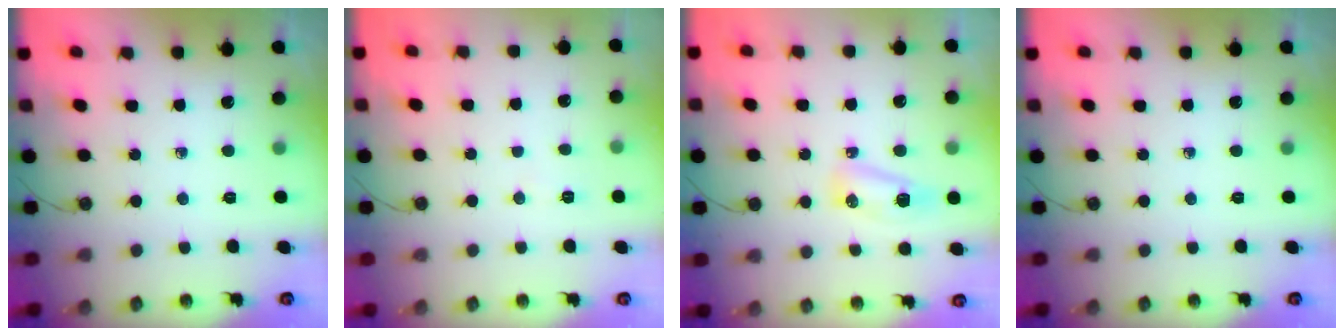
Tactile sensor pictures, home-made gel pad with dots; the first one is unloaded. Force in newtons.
{"total": 3.9, "press": 3.8, "slide": 1.0}
{"total": 6.4, "press": 6.4, "slide": 0.6}
{"total": 0.0}